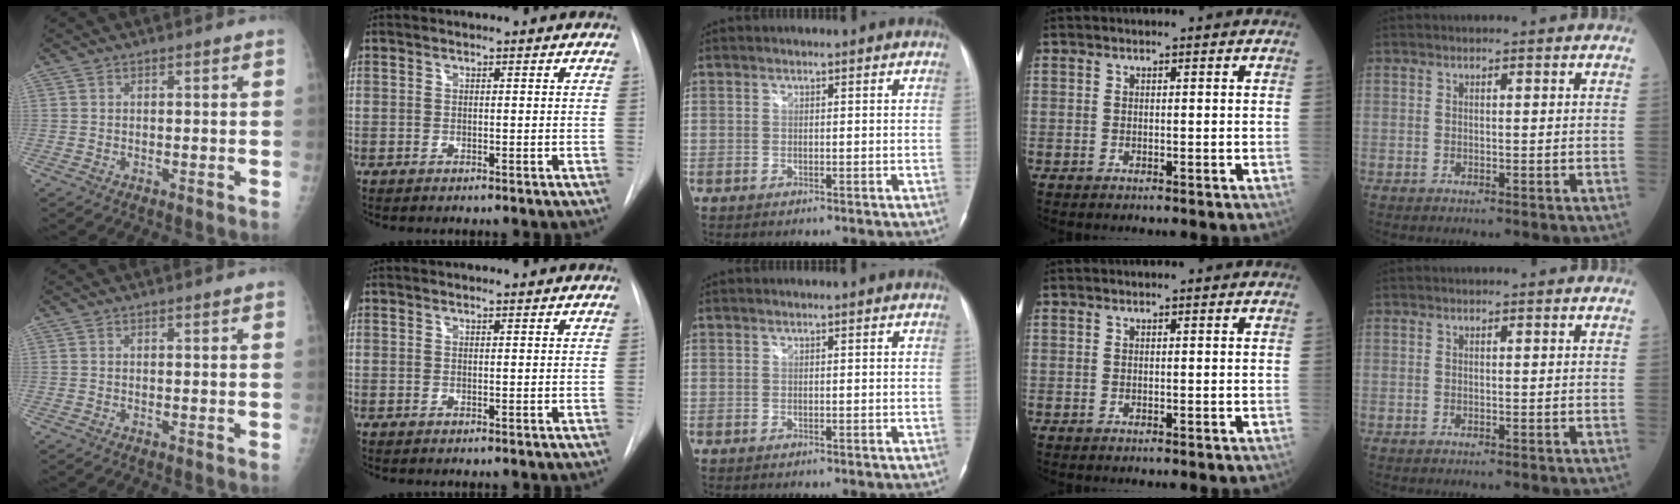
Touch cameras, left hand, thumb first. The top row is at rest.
{"thumb": {"total": 1.0, "force": [0.8, 0.2, 0.7], "torque": [-0.007, 0.001, 0.009]}, "index": {"total": 1.3, "force": [1.3, 0.0, 0.1], "torque": [-0.009, 0.007, 0.017]}}